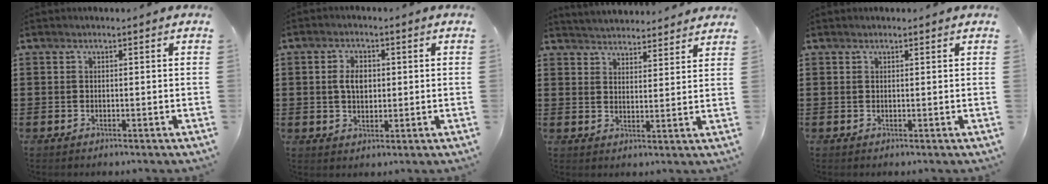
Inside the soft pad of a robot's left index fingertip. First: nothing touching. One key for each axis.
{"total": 3.9, "fx": 0.5, "fy": 2.5, "fz": 2.9, "tx": -0.055, "ty": 0.009, "tz": 0.005}
{"total": 3.9, "fx": 3.8, "fy": -0.2, "fz": -0.3, "tx": -0.007, "ty": -0.021, "tz": 0.070}
{"total": 0.6, "fx": 0.5, "fy": 0.1, "fz": 0.3, "tx": -0.006, "ty": 0.000, "tz": 0.011}